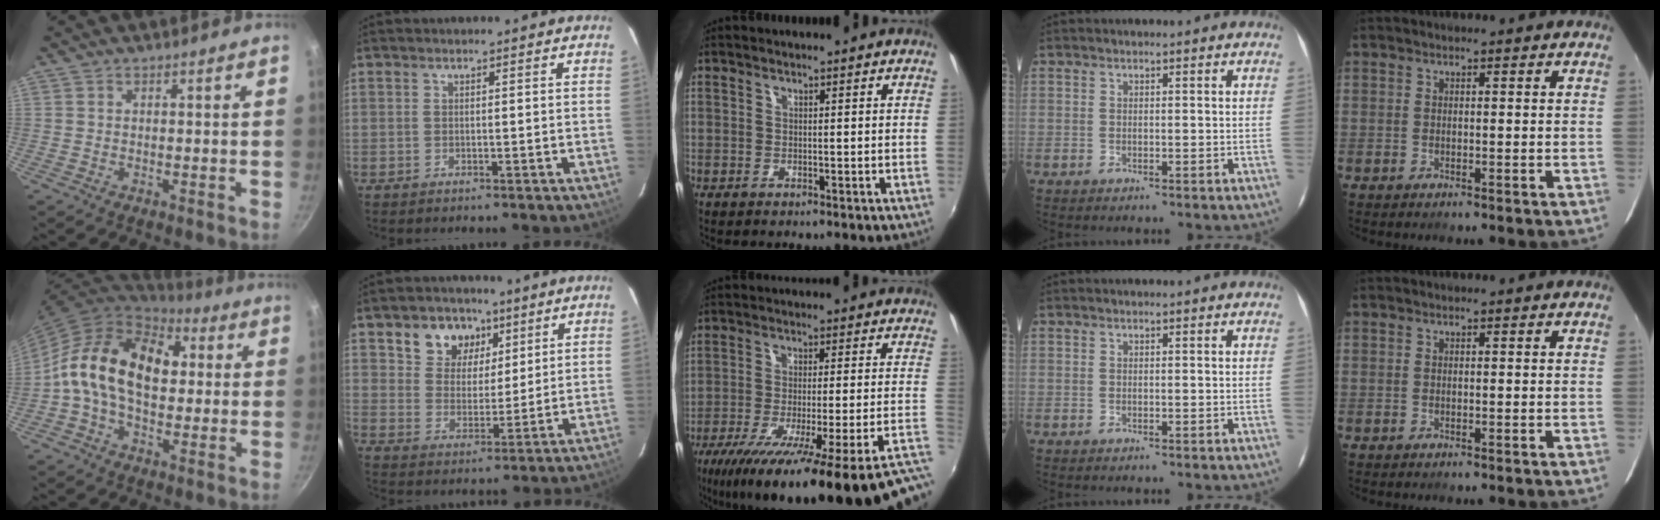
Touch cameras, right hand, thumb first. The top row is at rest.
{"thumb": {"total": 18.3, "force": [1.7, 12.2, 13.5], "torque": [-0.189, 0.031, 0.007]}, "index": {"total": 9.6, "force": [5.1, 7.4, 3.3], "torque": [-0.073, 0.026, 0.092]}, "middle": {"total": 29.9, "force": [-22.4, 2.8, 19.6], "torque": [-0.287, -0.082, -0.318]}}